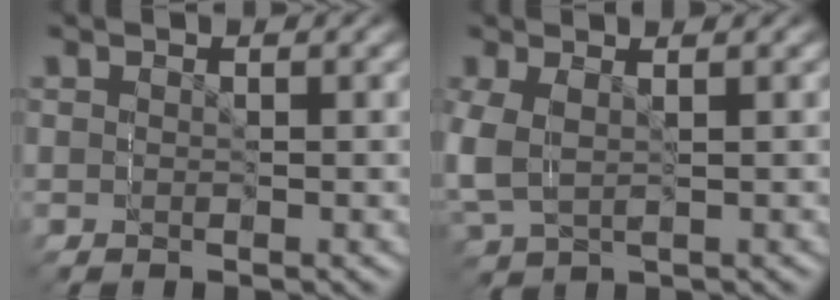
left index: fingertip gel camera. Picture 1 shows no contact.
{"total": 3.6, "force": [-0.4, 3.2, 1.5], "torque": [-0.055, -0.008, 0.001]}